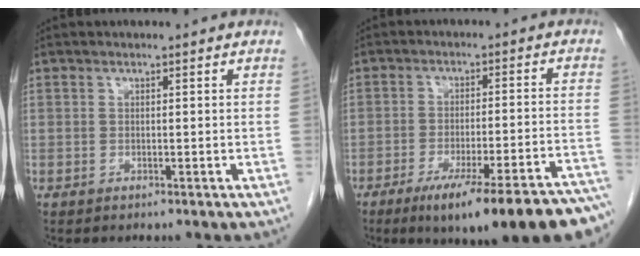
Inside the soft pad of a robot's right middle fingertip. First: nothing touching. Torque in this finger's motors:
{"motor_torque": [1.09, -1.05, 0.20, 0.07]}